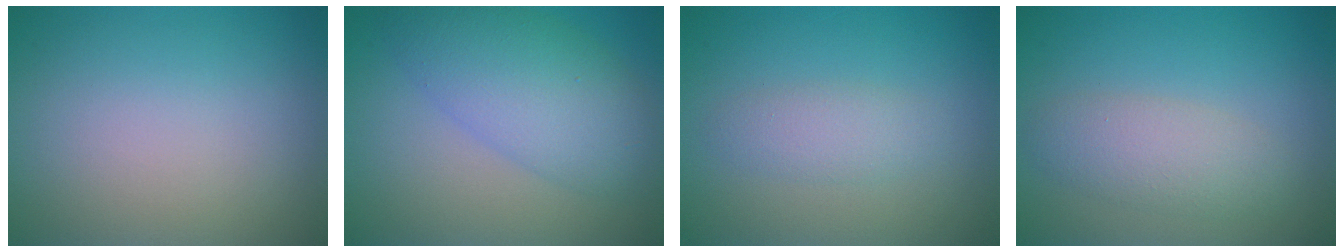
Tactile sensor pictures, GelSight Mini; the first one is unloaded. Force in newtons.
{"total": 4.7, "press": 4.7, "slide": 0.1}
{"total": 2.0, "press": 2.0, "slide": 0.1}
{"total": 3.0, "press": 3.0, "slide": 0.2}